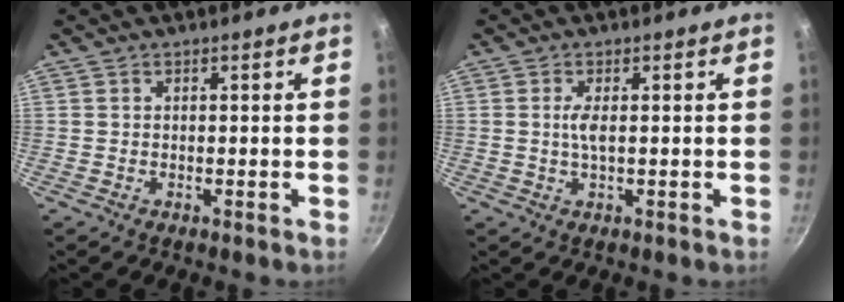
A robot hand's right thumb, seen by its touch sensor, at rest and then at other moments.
{"total": 2.5, "force": [0.2, 0.6, 2.4], "torque": [-0.055, 0.000, 0.004]}